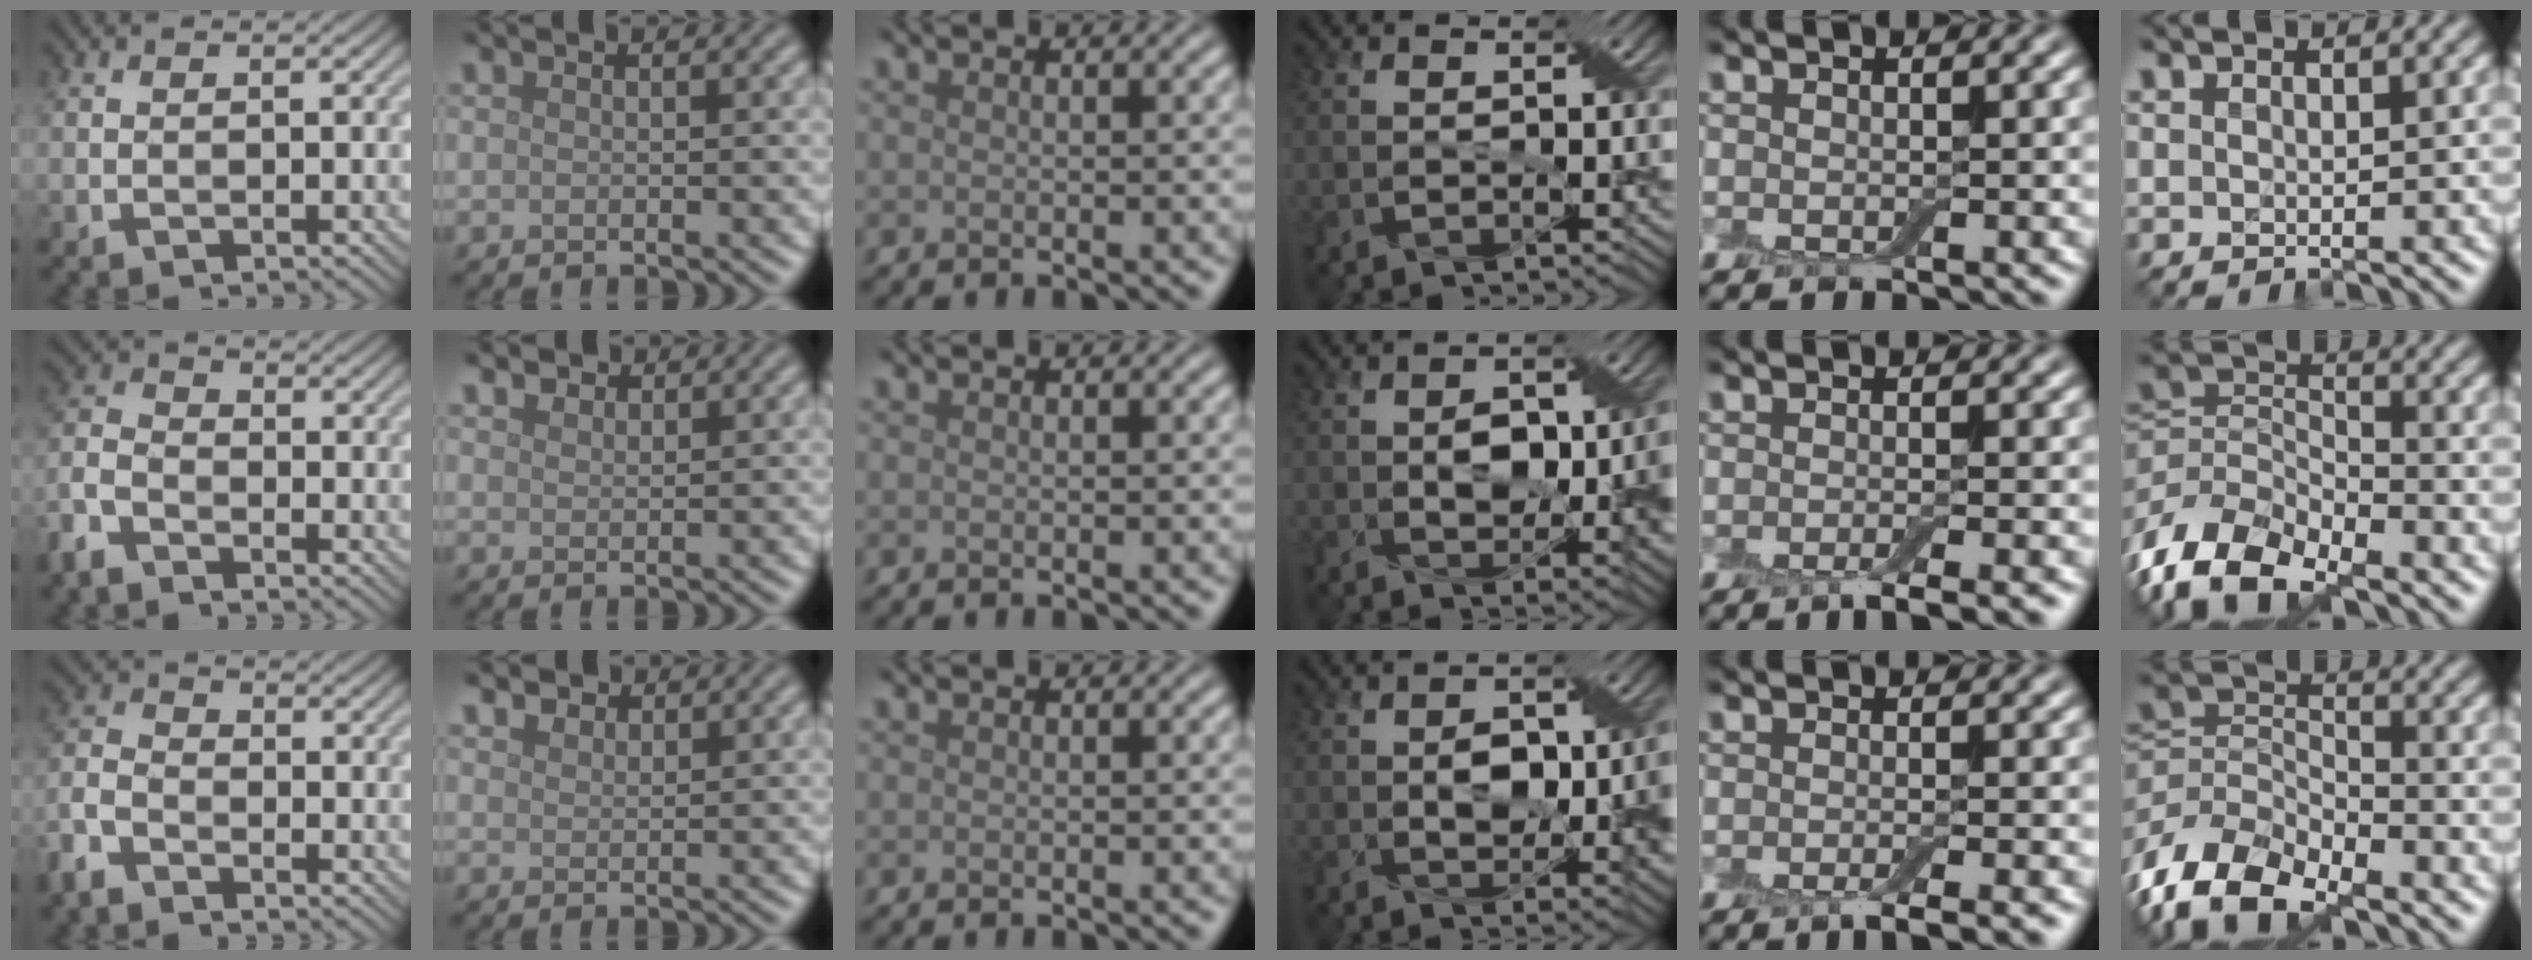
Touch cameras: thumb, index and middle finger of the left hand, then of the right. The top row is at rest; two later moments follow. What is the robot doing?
{"motion": "insert", "object": "backpack"}